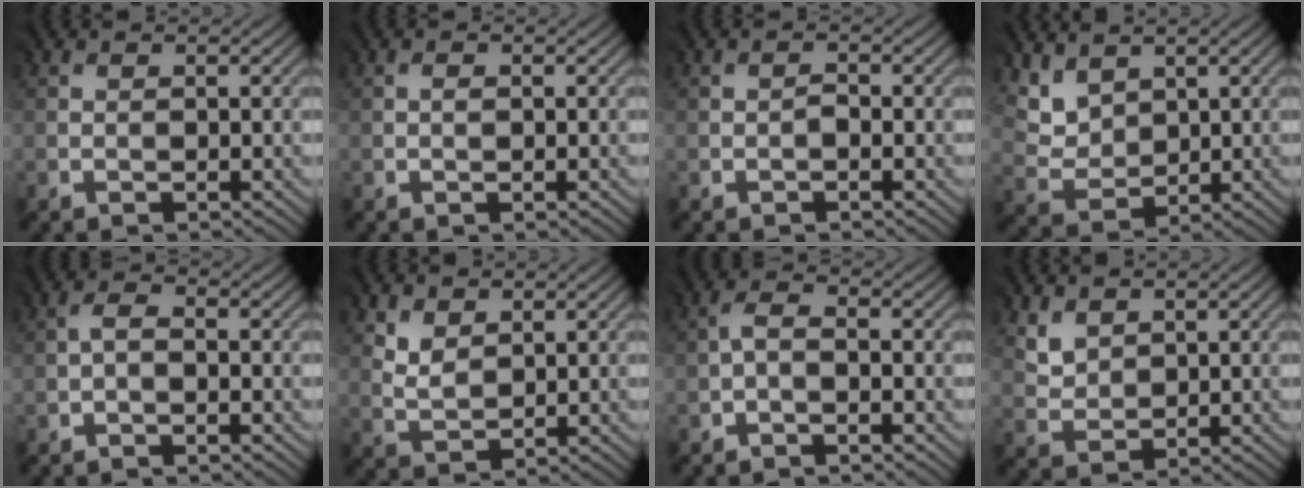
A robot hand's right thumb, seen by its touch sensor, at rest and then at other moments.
{"total": 0.6, "force": [-0.1, 0.4, 0.4], "torque": [-0.007, -0.001, -0.001]}
{"total": 0.7, "force": [-0.6, 0.1, 0.2], "torque": [-0.001, 0.001, -0.012]}
{"total": 5.4, "force": [3.7, 3.4, 1.9], "torque": [-0.074, -0.010, 0.091]}
{"total": 1.5, "force": [-0.6, 0.7, 1.2], "torque": [-0.028, 0.003, -0.014]}
{"total": 2.8, "force": [2.0, 1.7, 1.1], "torque": [-0.031, -0.004, 0.045]}
{"total": 1.9, "force": [-1.0, 0.8, 1.4], "torque": [-0.036, 0.004, -0.024]}
{"total": 3.1, "force": [2.1, 2.1, 0.8], "torque": [-0.030, -0.005, 0.049]}